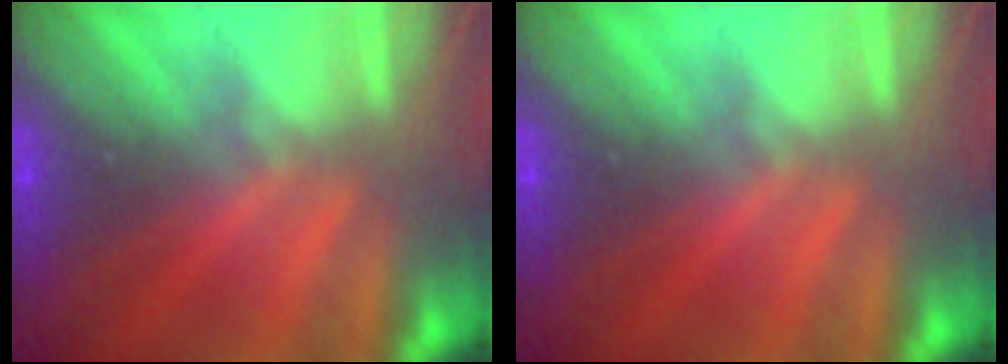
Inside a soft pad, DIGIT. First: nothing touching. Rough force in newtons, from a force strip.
{"total": 0.0}